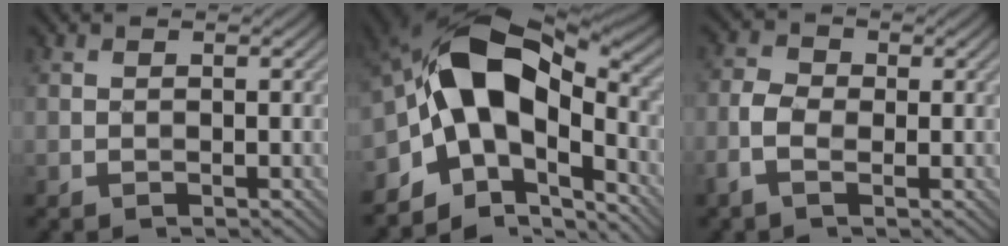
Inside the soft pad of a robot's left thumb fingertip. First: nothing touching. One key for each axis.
{"total": 13.7, "fx": -3.9, "fy": 8.3, "fz": 10.2, "tx": -0.156, "ty": 0.008, "tz": -0.085}
{"total": 3.7, "fx": -1.1, "fy": 2.3, "fz": 2.7, "tx": -0.070, "ty": 0.005, "tz": -0.031}